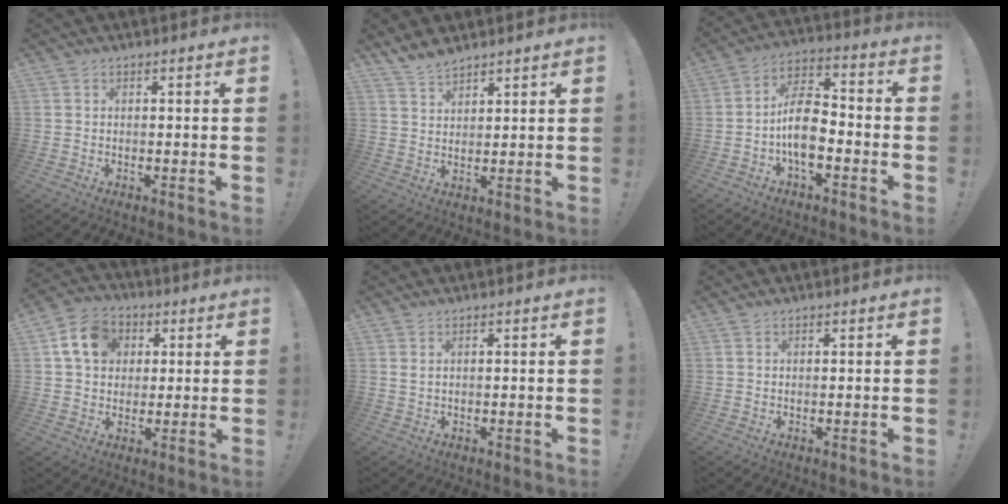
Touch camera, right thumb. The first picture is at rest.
{"total": 5.3, "force": [4.8, 1.7, 1.6], "torque": [-0.033, -0.027, 0.091]}
{"total": 12.5, "force": [-3.6, 7.0, 9.7], "torque": [-0.182, 0.029, -0.061]}
{"total": 12.7, "force": [4.2, 10.3, 6.2], "torque": [-0.089, -0.001, 0.085]}
{"total": 1.6, "force": [0.9, 0.4, 1.3], "torque": [-0.021, -0.002, 0.015]}
{"total": 0.0}